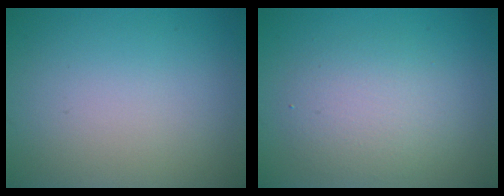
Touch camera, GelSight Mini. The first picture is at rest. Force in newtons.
{"total": 3.6, "press": 3.6, "slide": 0.2}